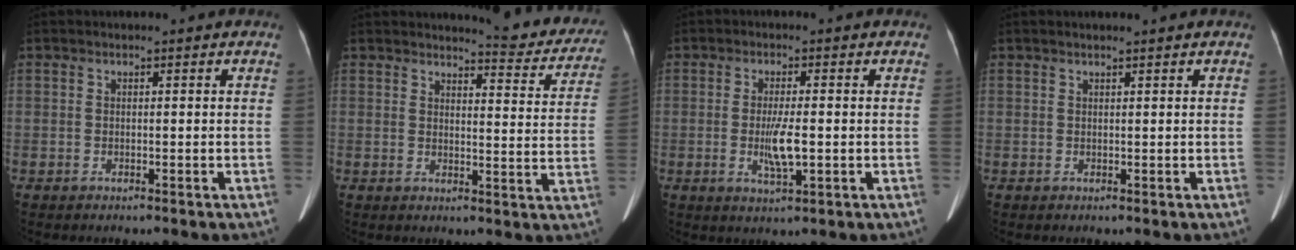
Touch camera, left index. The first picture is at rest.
{"total": 11.0, "force": [10.5, 1.8, 2.7], "torque": [-0.013, -0.039, 0.102]}
{"total": 4.8, "force": [-0.7, 0.7, 4.7], "torque": [-0.096, -0.010, -0.011]}
{"total": 1.1, "force": [0.9, -0.1, 0.6], "torque": [-0.009, 0.009, 0.019]}